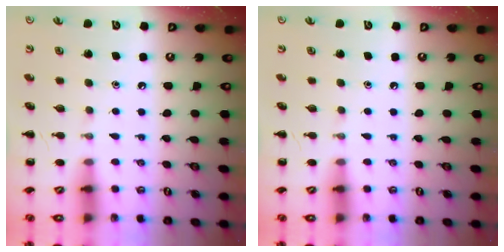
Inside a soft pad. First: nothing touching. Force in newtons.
{"total": 0.0}